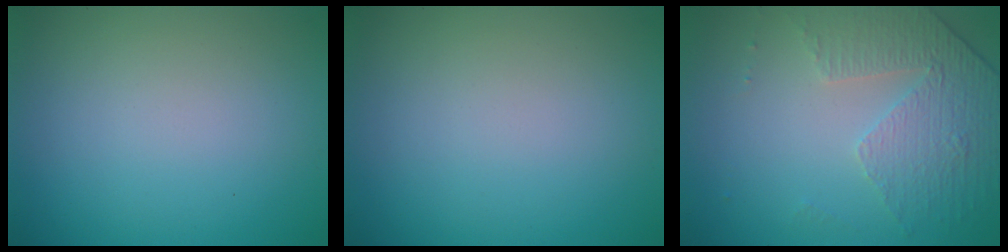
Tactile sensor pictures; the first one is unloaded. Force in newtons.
{"total": 0.0}
{"total": 4.7, "press": 3.1, "slide": 3.6}